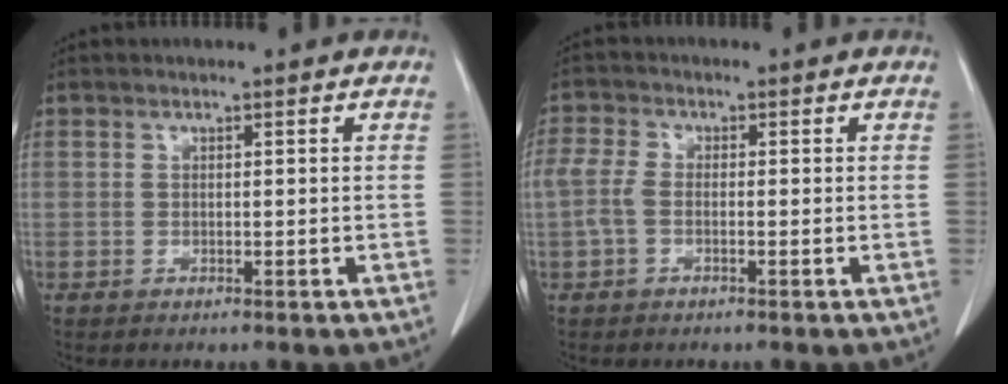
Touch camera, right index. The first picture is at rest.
{"total": 3.1, "force": [-0.6, 1.5, 2.6], "torque": [-0.071, 0.010, -0.018]}